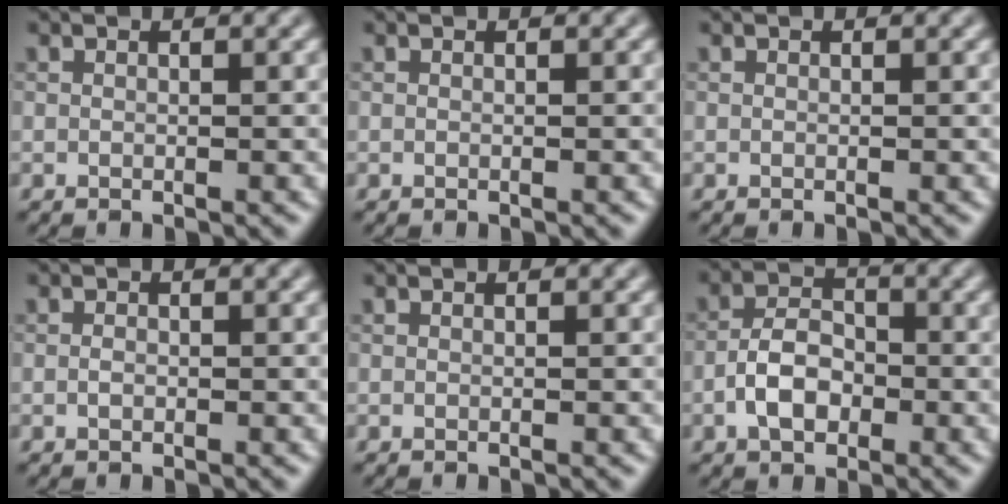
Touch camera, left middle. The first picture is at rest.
{"total": 0.0}
{"total": 0.0}
{"total": 0.6, "force": [-0.2, 0.4, 0.5], "torque": [-0.010, 0.001, -0.003]}
{"total": 0.0}
{"total": 4.0, "force": [-1.5, 2.4, 2.7], "torque": [-0.047, 0.008, -0.032]}